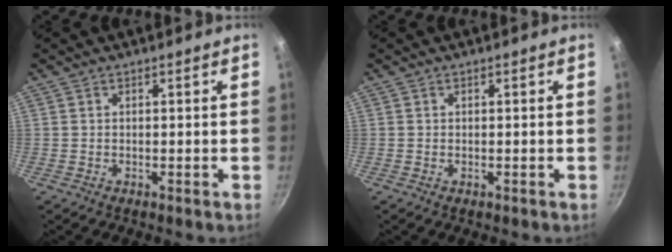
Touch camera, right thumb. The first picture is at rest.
{"total": 0.0}